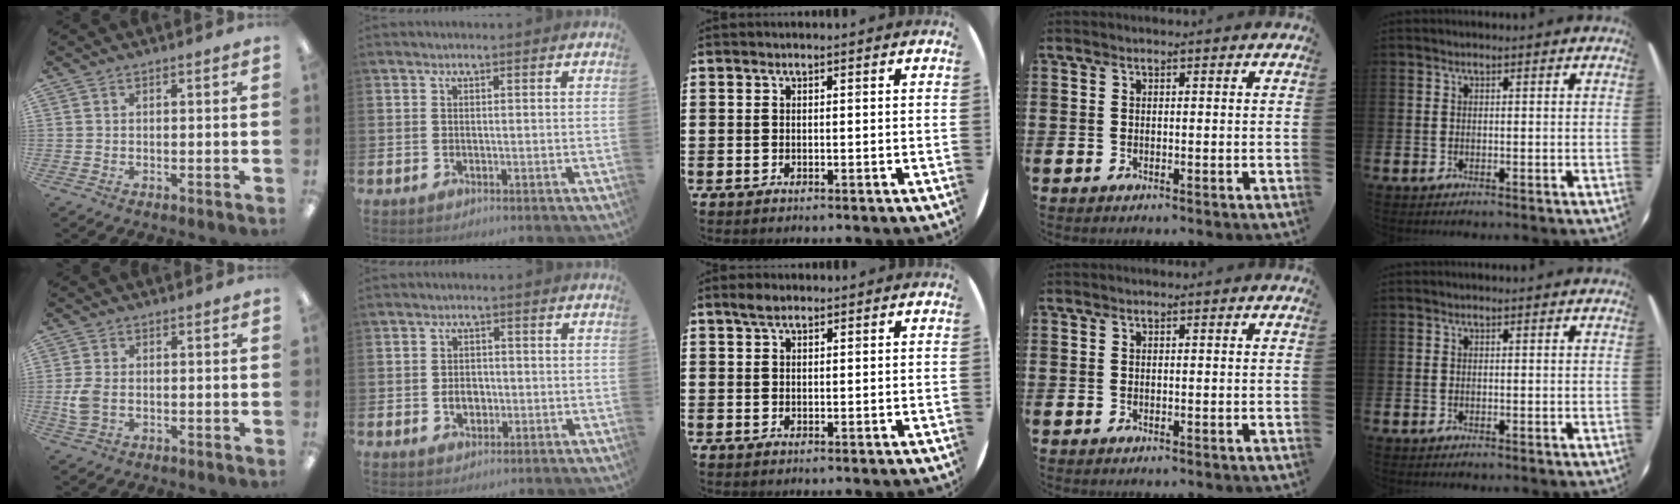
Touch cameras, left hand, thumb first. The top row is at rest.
{"thumb": {"total": 5.0, "force": [-0.5, 3.3, 3.8], "torque": [-0.078, -0.002, -0.012]}, "index": {"total": 2.7, "force": [-0.5, 2.1, 1.7], "torque": [-0.017, -0.002, -0.015]}, "middle": {"total": 2.0, "force": [1.4, 0.8, 1.1], "torque": [-0.016, 0.002, 0.024]}}